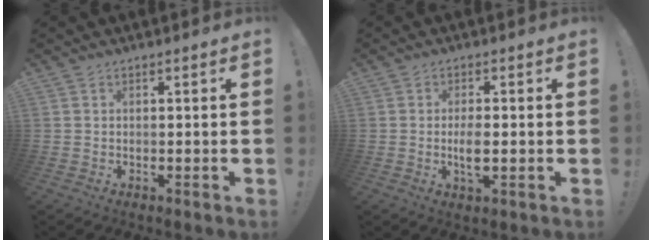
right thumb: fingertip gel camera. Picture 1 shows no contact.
{"total": 4.9, "force": [-0.8, 1.6, 4.5], "torque": [-0.087, -0.013, -0.020]}